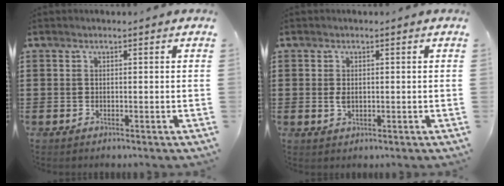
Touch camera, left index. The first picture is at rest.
{"total": 1.9, "force": [0.1, 1.1, 1.6], "torque": [-0.032, 0.003, 0.001]}